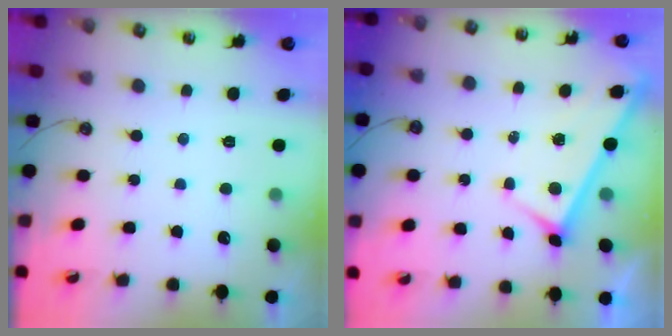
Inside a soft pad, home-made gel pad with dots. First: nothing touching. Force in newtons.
{"total": 2.9, "press": 2.9, "slide": 0.3}